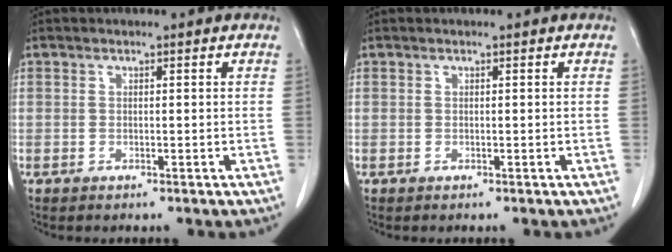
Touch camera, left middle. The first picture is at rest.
{"total": 0.0}